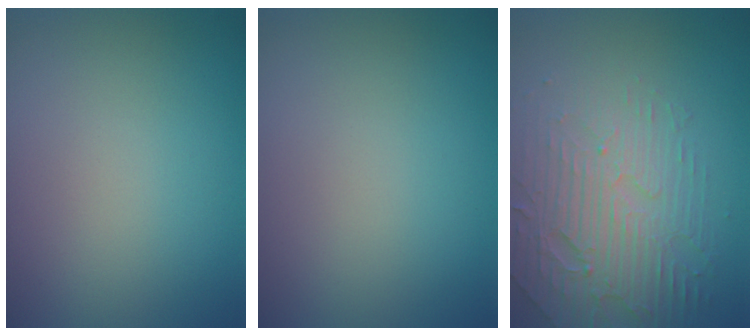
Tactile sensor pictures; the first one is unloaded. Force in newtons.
{"total": 0.0}
{"total": 5.6, "press": 4.4, "slide": 3.4}